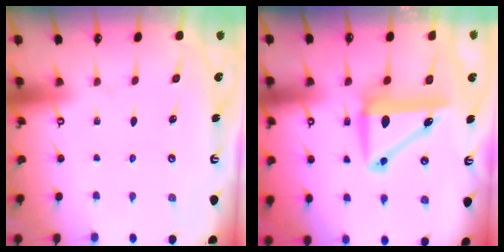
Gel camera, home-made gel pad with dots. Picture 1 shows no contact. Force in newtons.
{"total": 9.3, "press": 9.1, "slide": 1.8}